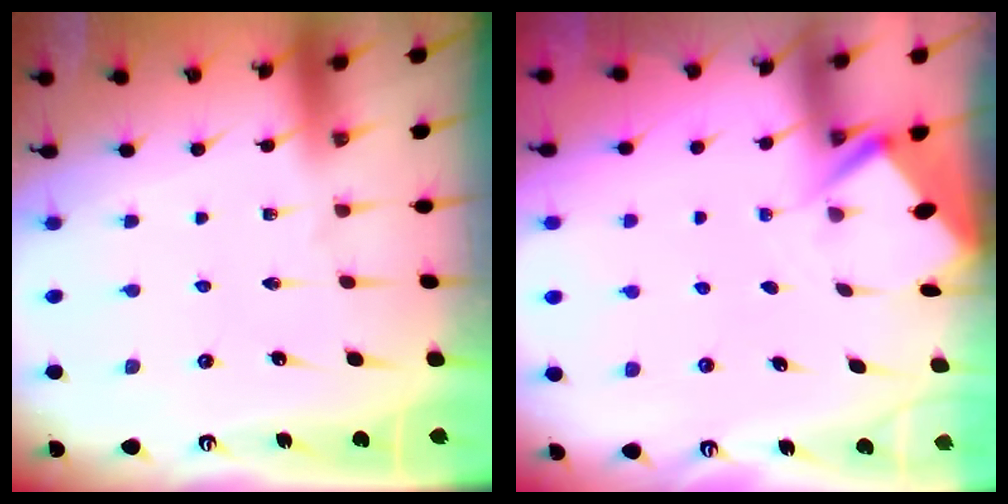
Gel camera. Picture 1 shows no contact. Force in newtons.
{"total": 2.7, "press": 2.7, "slide": 0.3}